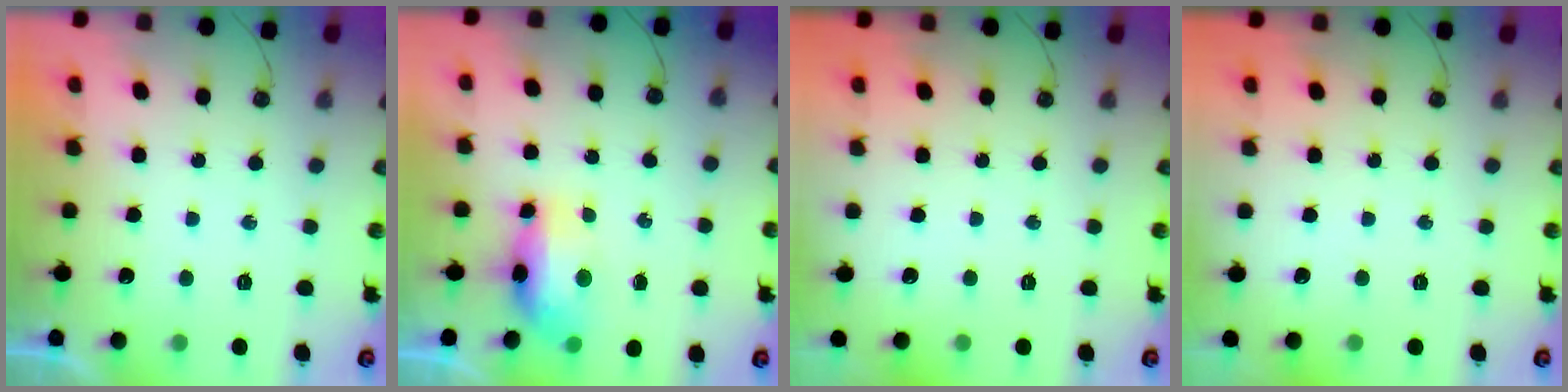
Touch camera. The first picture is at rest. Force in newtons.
{"total": 17.3, "press": 11.8, "slide": 12.7}
{"total": 0.0}
{"total": 0.0}